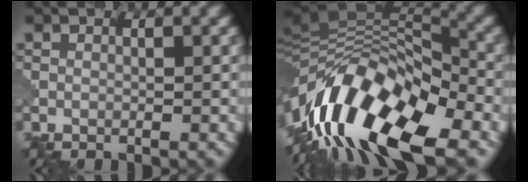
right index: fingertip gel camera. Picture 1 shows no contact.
{"total": 15.3, "force": [-7.0, 6.1, 12.2], "torque": [-0.218, 0.029, -0.139]}